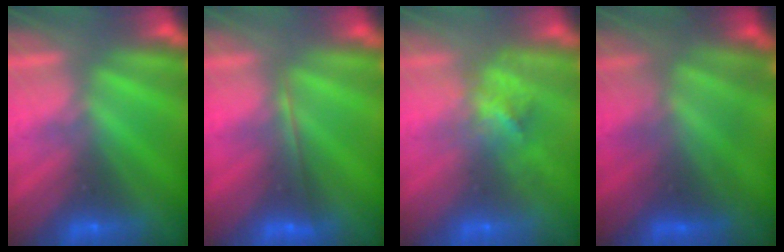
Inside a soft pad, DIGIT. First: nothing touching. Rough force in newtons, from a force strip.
{"total": 1.8}
{"total": 2.8}
{"total": 4.7}